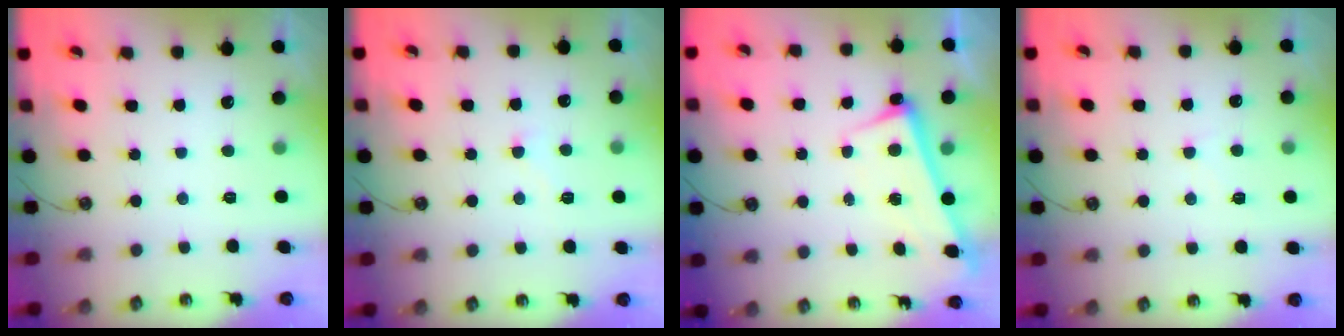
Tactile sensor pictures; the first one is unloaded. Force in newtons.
{"total": 2.9, "press": 2.9, "slide": 0.5}
{"total": 2.7, "press": 2.5, "slide": 0.9}
{"total": 2.6, "press": 2.6, "slide": 0.4}